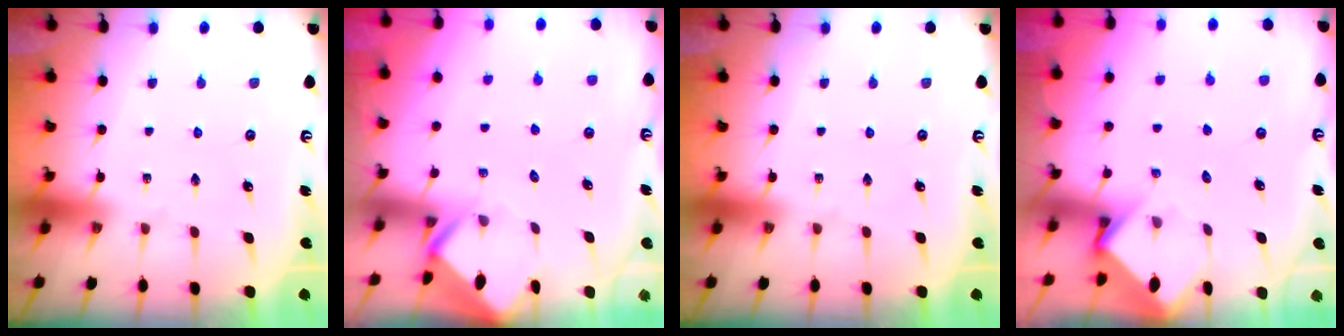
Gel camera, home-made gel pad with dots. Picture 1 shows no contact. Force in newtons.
{"total": 2.8, "press": 2.8, "slide": 0.1}
{"total": 0.0}
{"total": 3.3, "press": 3.3, "slide": 0.3}